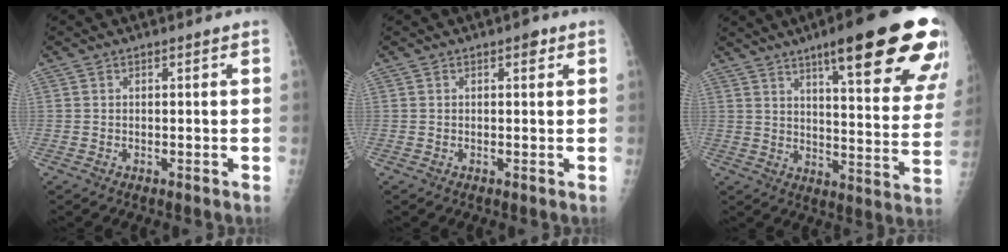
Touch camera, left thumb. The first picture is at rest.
{"total": 1.6, "force": [0.8, 0.8, 1.1], "torque": [-0.008, 0.001, 0.008]}
{"total": 26.2, "force": [15.4, 5.1, 20.6], "torque": [-0.229, -0.050, 0.207]}